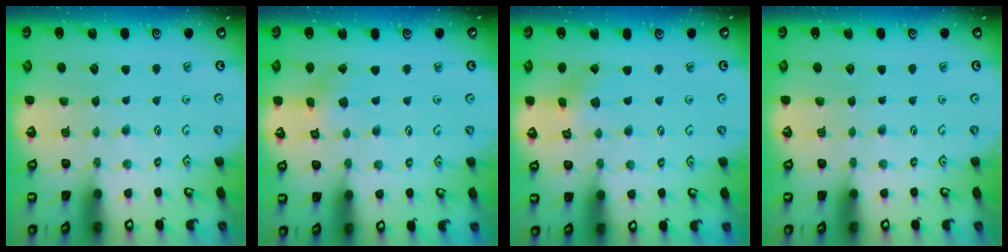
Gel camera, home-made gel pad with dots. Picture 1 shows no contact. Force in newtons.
{"total": 2.1, "press": 2.1, "slide": 0.3}
{"total": 2.9, "press": 2.9, "slide": 0.2}
{"total": 0.0}